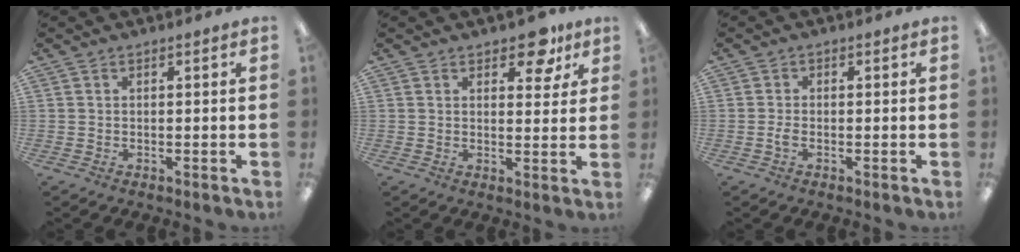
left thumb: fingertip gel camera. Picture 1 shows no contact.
{"total": 7.8, "force": [5.1, 3.9, 4.4], "torque": [-0.043, -0.025, 0.085]}
{"total": 1.5, "force": [-0.4, 0.8, 1.2], "torque": [-0.022, 0.002, -0.009]}